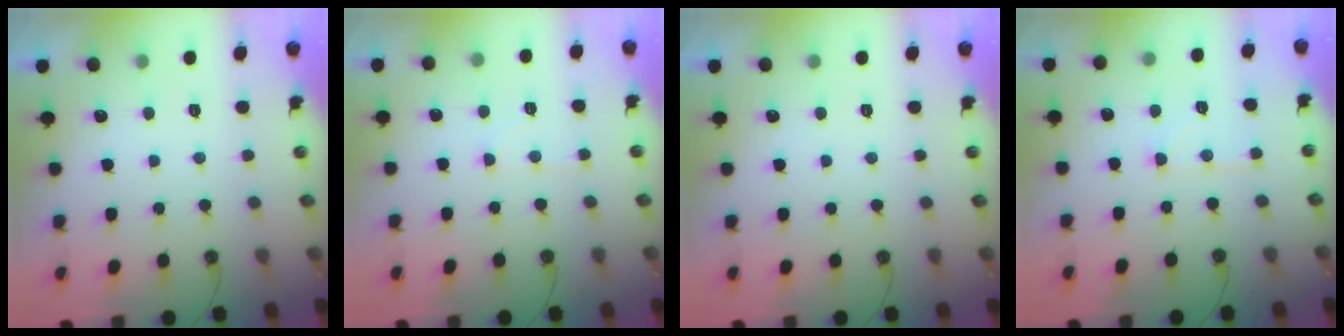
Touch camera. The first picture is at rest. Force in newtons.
{"total": 6.6, "press": 6.5, "slide": 0.6}
{"total": 0.0}
{"total": 6.9, "press": 6.9, "slide": 0.2}